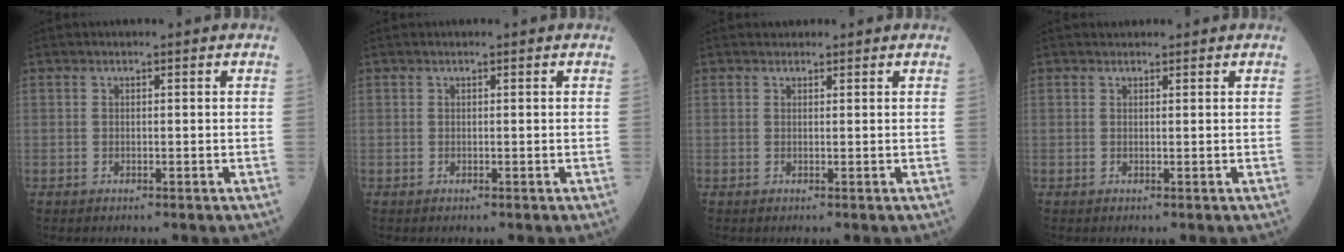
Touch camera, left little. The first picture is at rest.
{"total": 0.0}
{"total": 0.8, "force": [0.6, 0.4, 0.0], "torque": [-0.005, 0.005, 0.009]}
{"total": 0.7, "force": [0.6, 0.4, 0.0], "torque": [-0.007, 0.005, 0.010]}